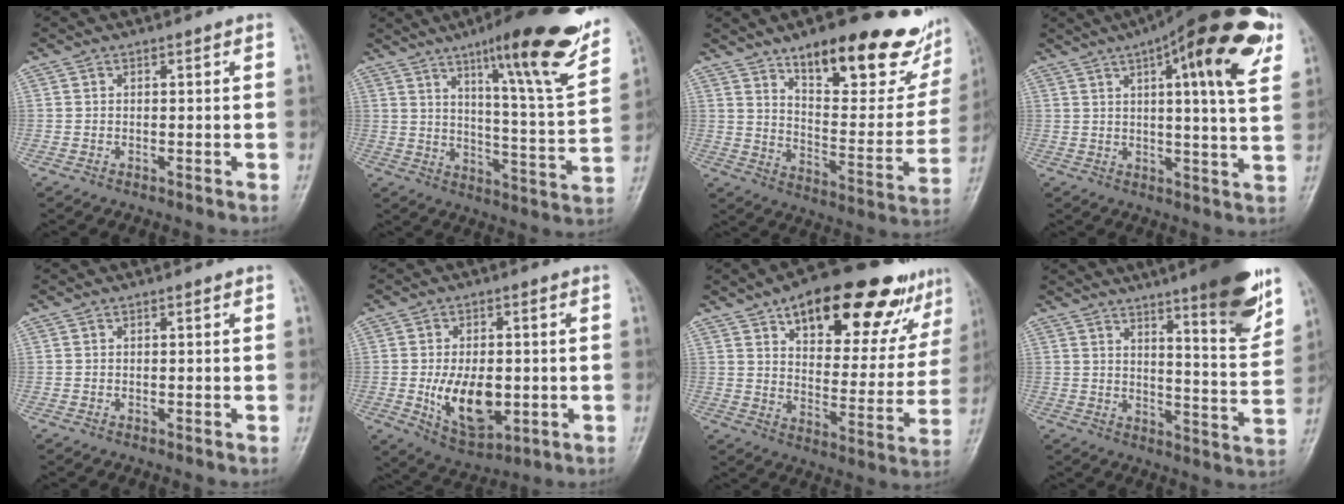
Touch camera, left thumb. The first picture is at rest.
{"total": 21.1, "force": [13.1, 3.1, 16.2], "torque": [-0.197, -0.061, 0.194]}
{"total": 27.0, "force": [16.5, 9.4, 19.2], "torque": [-0.219, -0.066, 0.243]}
{"total": 21.8, "force": [10.0, 5.0, 18.7], "torque": [-0.248, -0.010, 0.135]}
{"total": 0.0}
{"total": 11.9, "force": [-2.1, 6.7, 9.6], "torque": [-0.145, -0.005, -0.023]}
{"total": 24.9, "force": [15.2, 10.7, 16.6], "torque": [-0.181, -0.032, 0.223]}
{"total": 15.7, "force": [9.9, 2.5, 11.9], "torque": [-0.139, -0.060, 0.144]}